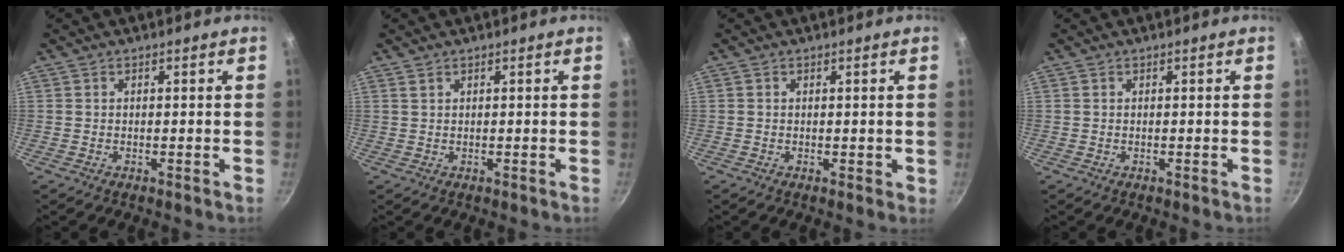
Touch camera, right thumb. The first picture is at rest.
{"total": 0.6, "force": [0.5, 0.2, 0.3], "torque": [-0.004, -0.004, 0.012]}
{"total": 1.2, "force": [0.1, 0.7, 0.9], "torque": [-0.006, 0.001, 0.001]}
{"total": 0.0}